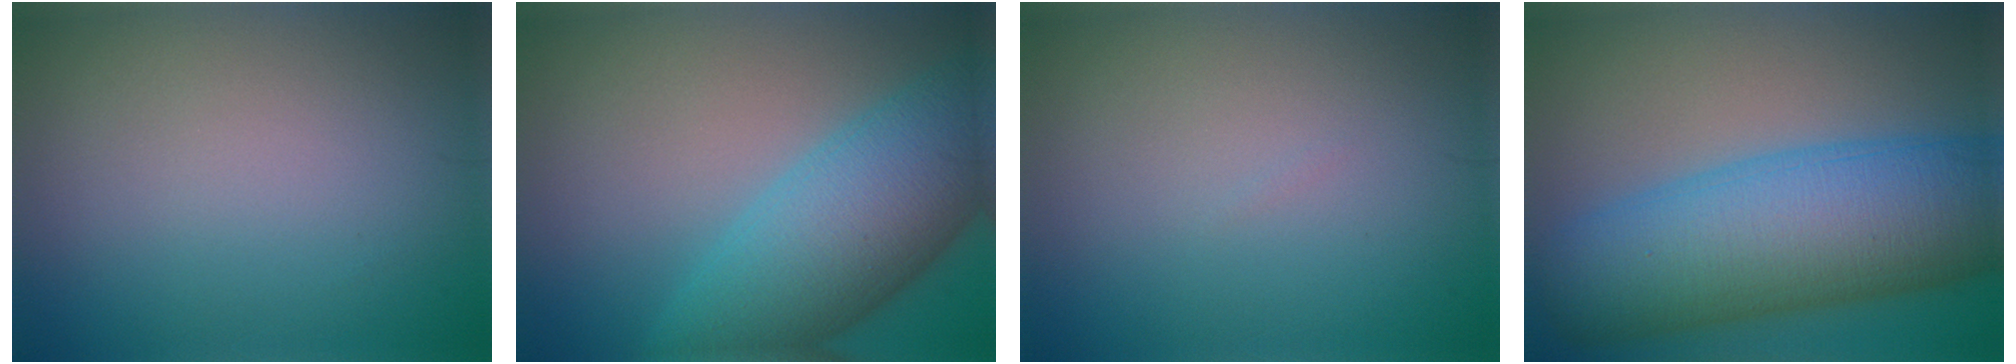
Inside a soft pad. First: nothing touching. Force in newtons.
{"total": 9.2, "press": 9.2, "slide": 0.3}
{"total": 0.0}
{"total": 13.1, "press": 13.1, "slide": 0.1}